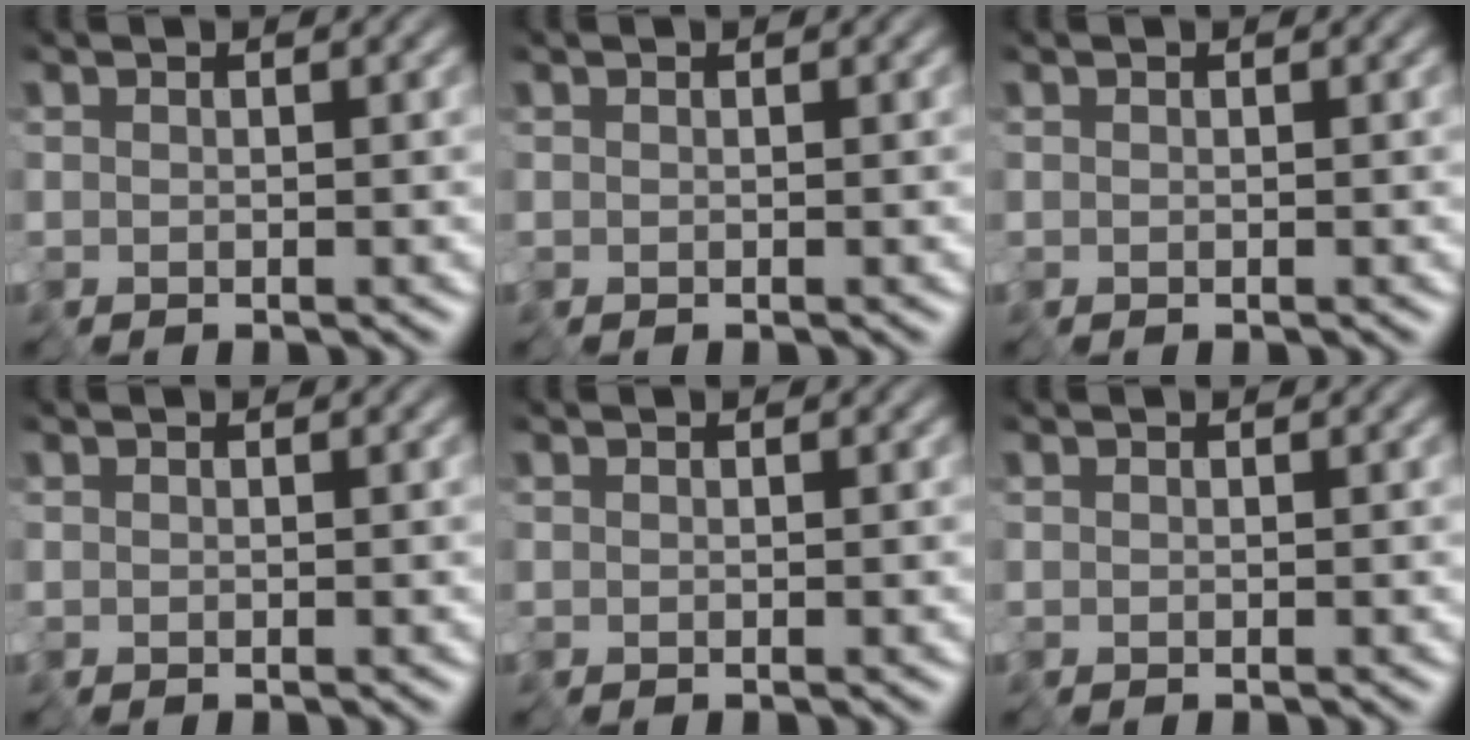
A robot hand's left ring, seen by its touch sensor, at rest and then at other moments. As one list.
[{"total": 0.0}, {"total": 0.0}, {"total": 0.0}, {"total": 0.0}, {"total": 0.0}]